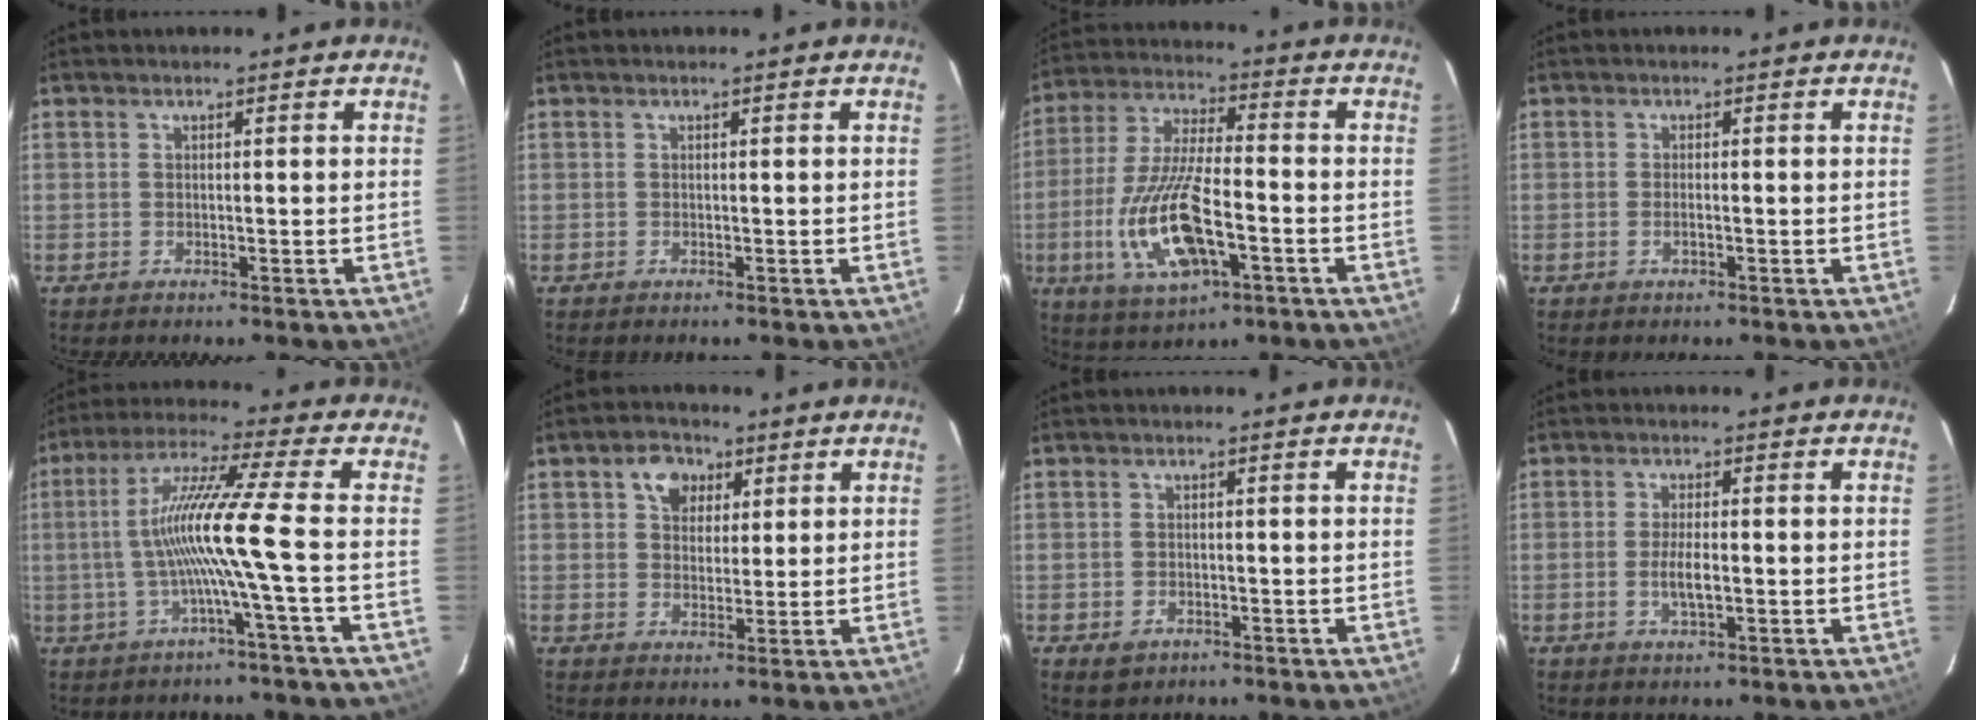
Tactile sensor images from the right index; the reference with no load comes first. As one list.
[{"total": 0.0}, {"total": 16.4, "force": [-5.2, 5.9, 14.4], "torque": [-0.308, -0.012, -0.091]}, {"total": 1.2, "force": [-0.5, 0.4, 1.1], "torque": [-0.023, 0.001, -0.009]}, {"total": 11.1, "force": [-2.0, -2.6, 10.6], "torque": [-0.196, 0.002, -0.035]}, {"total": 5.6, "force": [2.5, 4.4, 2.5], "torque": [-0.034, 0.014, 0.044]}, {"total": 2.7, "force": [-1.4, 2.1, 1.0], "torque": [-0.021, -0.002, -0.016]}, {"total": 3.7, "force": [-0.7, 1.0, 3.5], "torque": [-0.070, -0.003, -0.013]}]